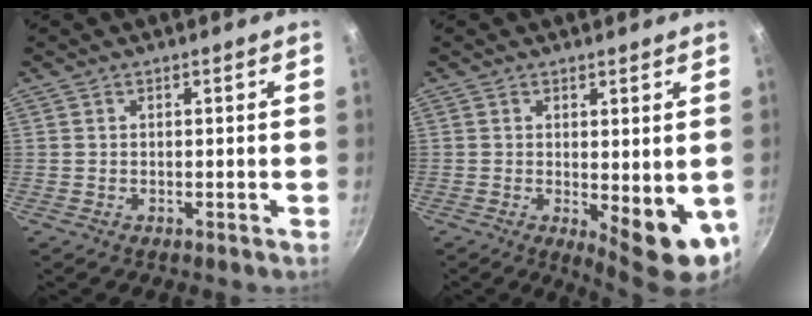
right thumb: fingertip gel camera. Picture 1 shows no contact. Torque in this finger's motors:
{"motor_torque": [-0.19, 0.57, 0.82, 0.57, 0.07]}